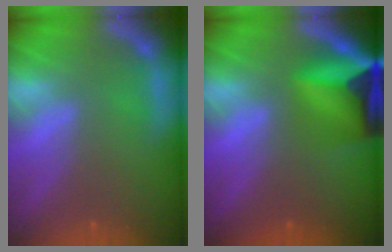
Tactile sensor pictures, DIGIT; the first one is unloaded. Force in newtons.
{"total": 9.5}